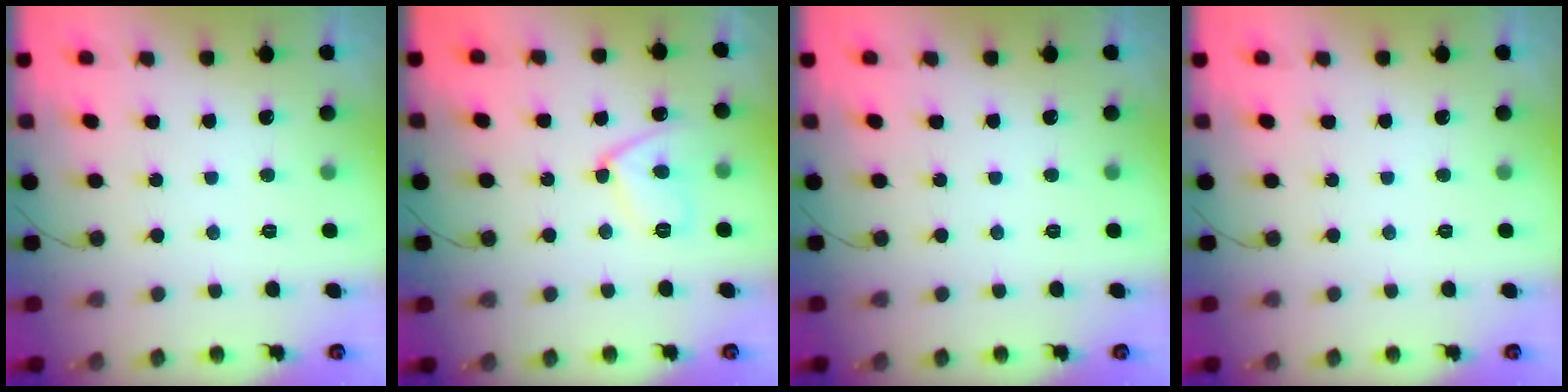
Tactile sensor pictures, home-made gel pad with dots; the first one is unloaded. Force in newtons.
{"total": 10.2, "press": 10.0, "slide": 2.0}
{"total": 0.0}
{"total": 0.0}